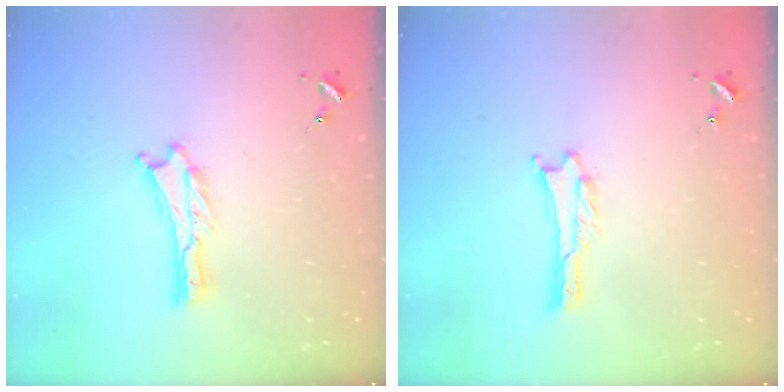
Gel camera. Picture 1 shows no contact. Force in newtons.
{"total": 0.6, "press": 0.6, "slide": 0.1}